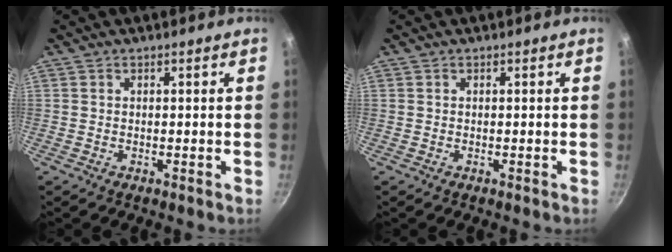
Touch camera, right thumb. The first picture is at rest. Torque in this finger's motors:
{"motor_torque": [0.00, 0.00, 0.04, 0.30, 0.00]}